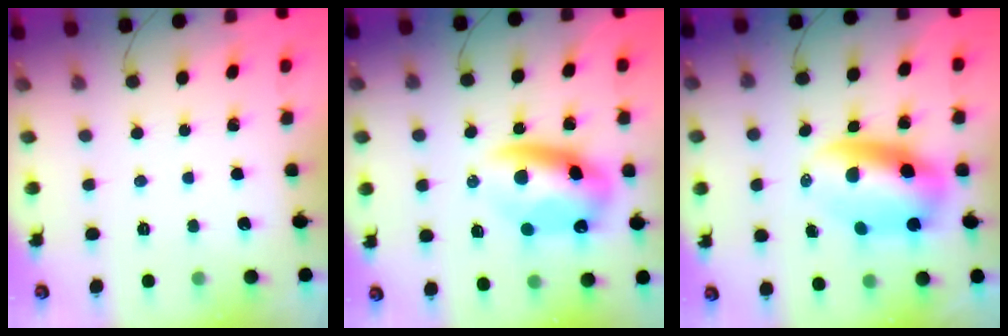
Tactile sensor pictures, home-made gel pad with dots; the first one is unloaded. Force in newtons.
{"total": 11.3, "press": 11.0, "slide": 2.5}
{"total": 10.6, "press": 10.2, "slide": 3.0}